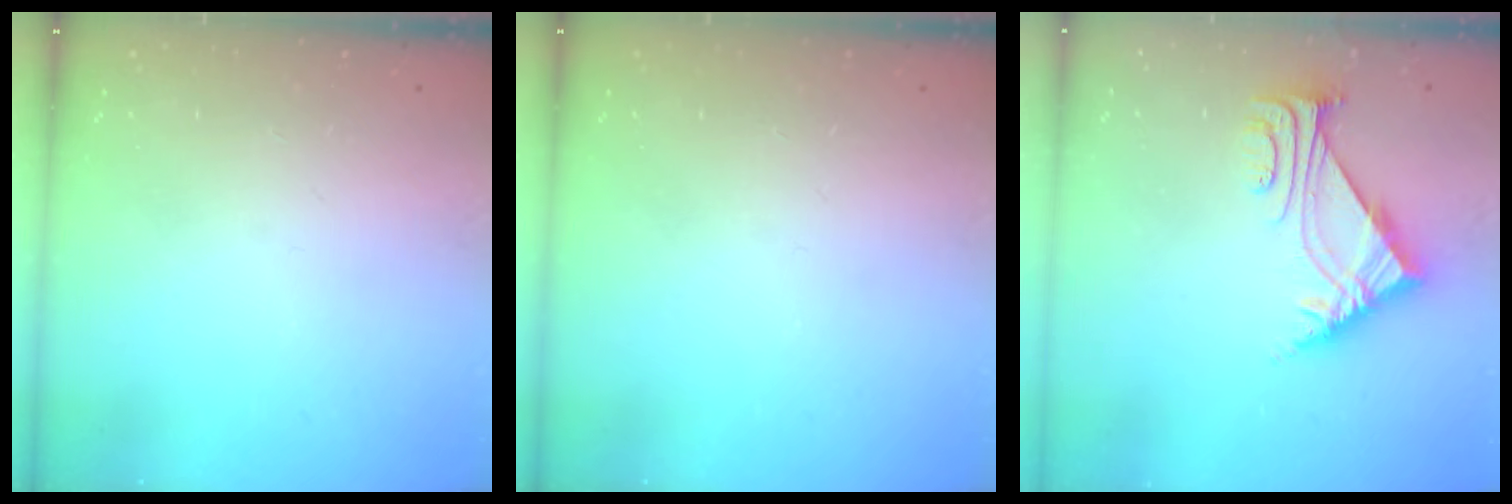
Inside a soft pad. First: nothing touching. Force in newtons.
{"total": 0.0}
{"total": 6.3, "press": 6.2, "slide": 0.8}